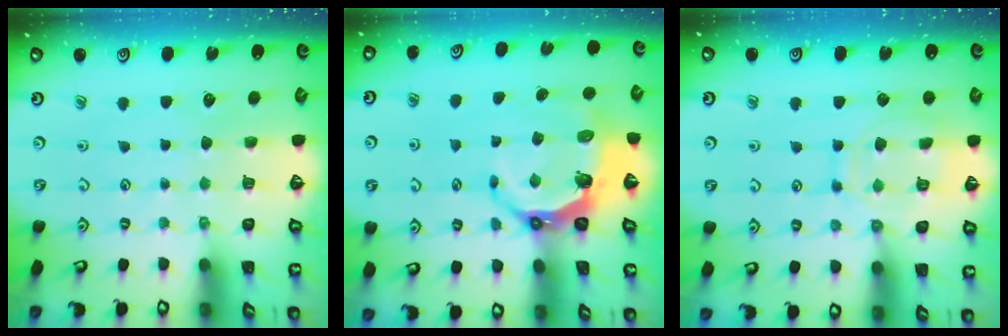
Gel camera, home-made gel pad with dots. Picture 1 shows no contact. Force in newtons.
{"total": 6.4, "press": 5.0, "slide": 4.0}
{"total": 12.1, "press": 12.0, "slide": 0.9}